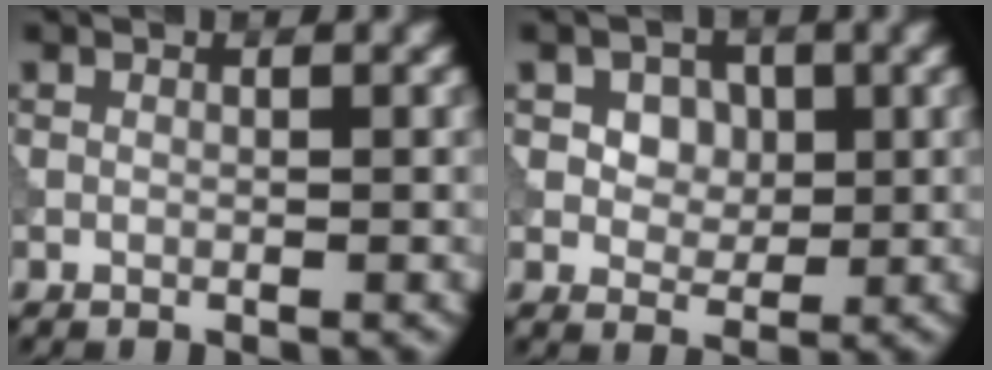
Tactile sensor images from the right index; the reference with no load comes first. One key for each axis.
{"total": 4.0, "fx": 1.6, "fy": 3.0, "fz": 2.0, "tx": -0.046, "ty": -0.001, "tz": 0.026}